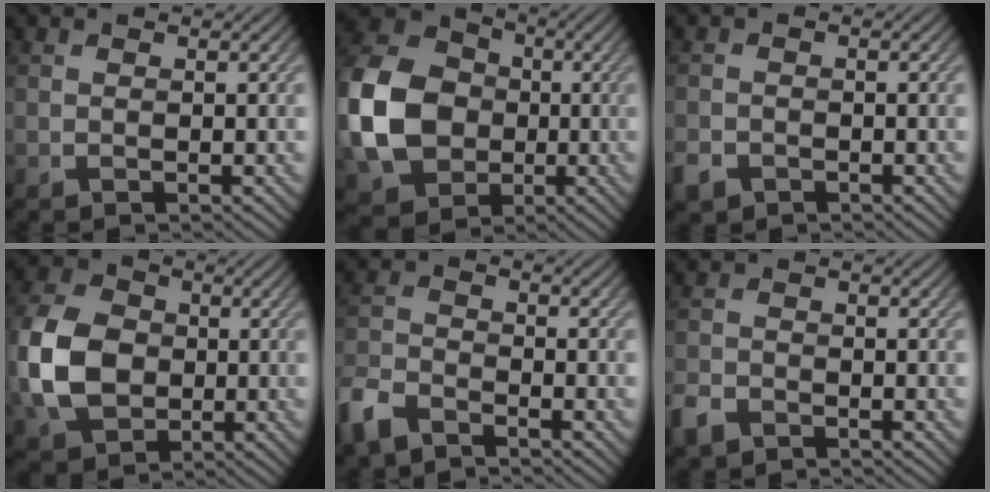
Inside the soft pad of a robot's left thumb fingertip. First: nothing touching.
{"total": 14.7, "force": [-1.9, 11.9, 8.4], "torque": [-0.228, 0.001, -0.047]}
{"total": 2.3, "force": [-1.6, 1.6, 0.7], "torque": [-0.017, -0.008, -0.038]}
{"total": 11.7, "force": [-1.3, 9.0, 7.5], "torque": [-0.199, -0.001, -0.032]}
{"total": 6.0, "force": [-4.8, 2.5, 2.8], "torque": [-0.067, -0.008, -0.112]}
{"total": 3.2, "force": [-2.4, 1.7, 1.1], "torque": [-0.026, -0.007, -0.058]}